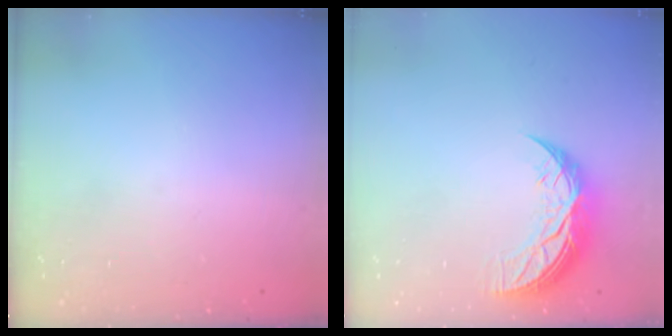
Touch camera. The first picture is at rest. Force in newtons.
{"total": 9.3, "press": 9.3, "slide": 0.8}